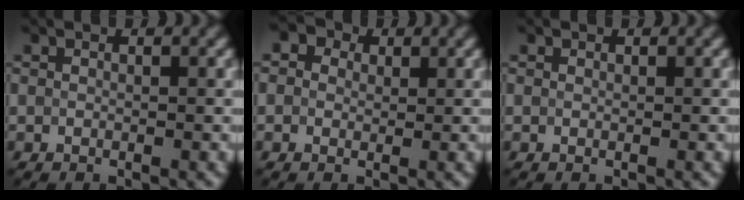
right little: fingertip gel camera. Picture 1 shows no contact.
{"total": 4.2, "force": [2.1, 3.0, 2.1], "torque": [-0.026, 0.020, -0.002]}
{"total": 0.0}